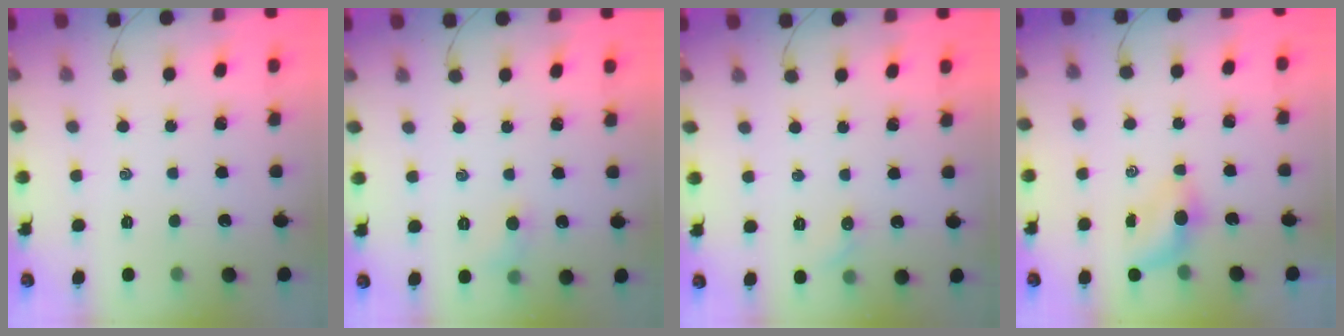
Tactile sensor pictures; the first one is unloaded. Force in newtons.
{"total": 4.9, "press": 4.6, "slide": 1.7}
{"total": 4.8, "press": 4.6, "slide": 1.5}
{"total": 4.0, "press": 3.9, "slide": 1.0}